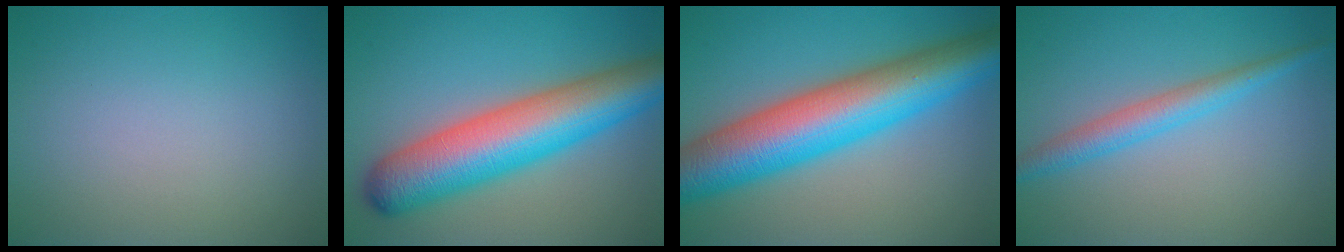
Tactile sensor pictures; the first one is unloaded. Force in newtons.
{"total": 10.7, "press": 10.7, "slide": 0.3}
{"total": 12.3, "press": 12.3, "slide": 0.1}
{"total": 3.0, "press": 3.0, "slide": 0.0}